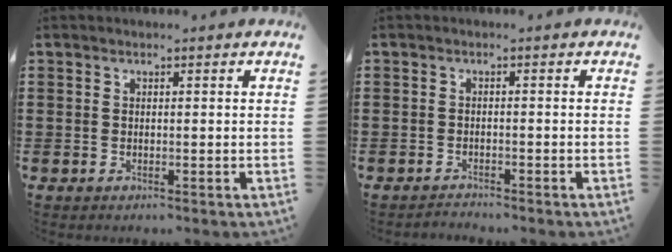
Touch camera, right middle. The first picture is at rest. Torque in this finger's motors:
{"motor_torque": [0.00, 0.00, -0.13, -0.03]}